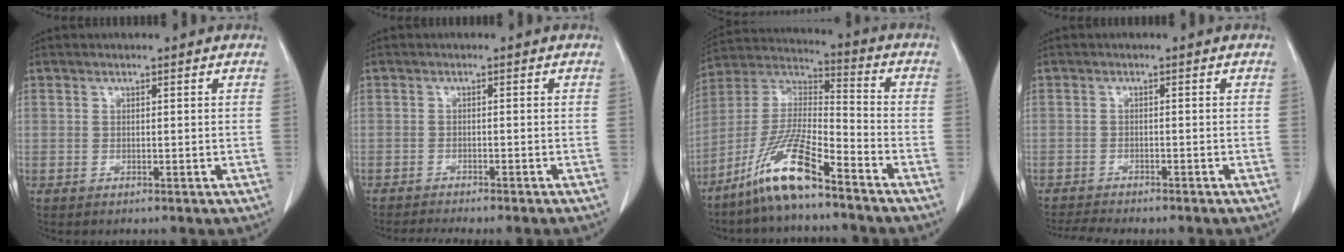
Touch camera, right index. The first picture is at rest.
{"total": 7.7, "force": [-6.8, 0.6, 3.5], "torque": [-0.036, -0.006, -0.095]}
{"total": 13.0, "force": [-8.9, 1.3, 9.4], "torque": [-0.204, -0.012, -0.172]}
{"total": 5.0, "force": [-4.6, 0.2, 1.9], "torque": [-0.025, -0.007, -0.071]}